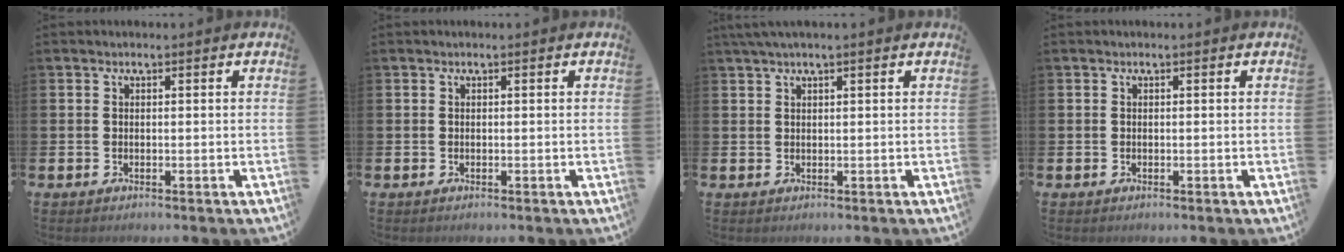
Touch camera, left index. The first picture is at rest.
{"total": 0.0}
{"total": 1.7, "force": [1.3, -0.1, 1.1], "torque": [-0.025, 0.005, 0.023]}
{"total": 0.0}